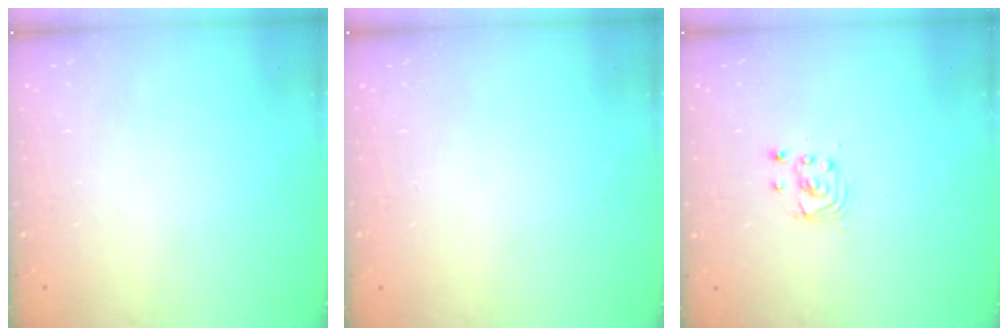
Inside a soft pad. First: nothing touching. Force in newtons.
{"total": 0.0}
{"total": 2.8, "press": 2.8, "slide": 0.1}